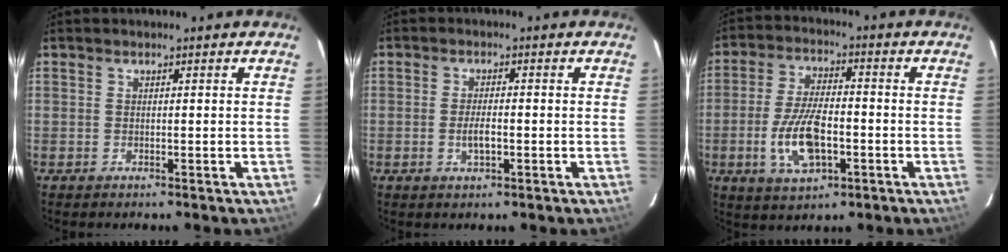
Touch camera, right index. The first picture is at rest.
{"total": 3.3, "force": [-0.9, 1.1, 3.0], "torque": [-0.057, -0.002, -0.016]}
{"total": 11.2, "force": [-3.3, 5.0, 9.5], "torque": [-0.196, -0.003, -0.057]}